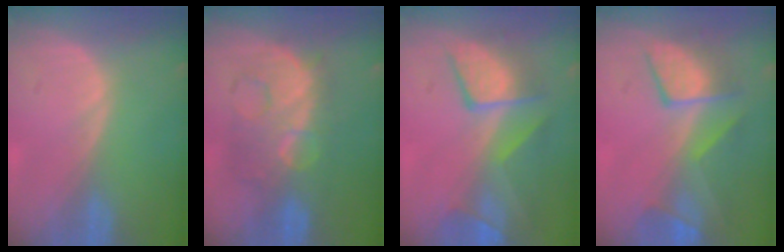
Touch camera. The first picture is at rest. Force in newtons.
{"total": 9.4, "press": 9.3, "slide": 0.5}
{"total": 9.1, "press": 8.5, "slide": 3.2}
{"total": 8.0, "press": 7.9, "slide": 1.6}